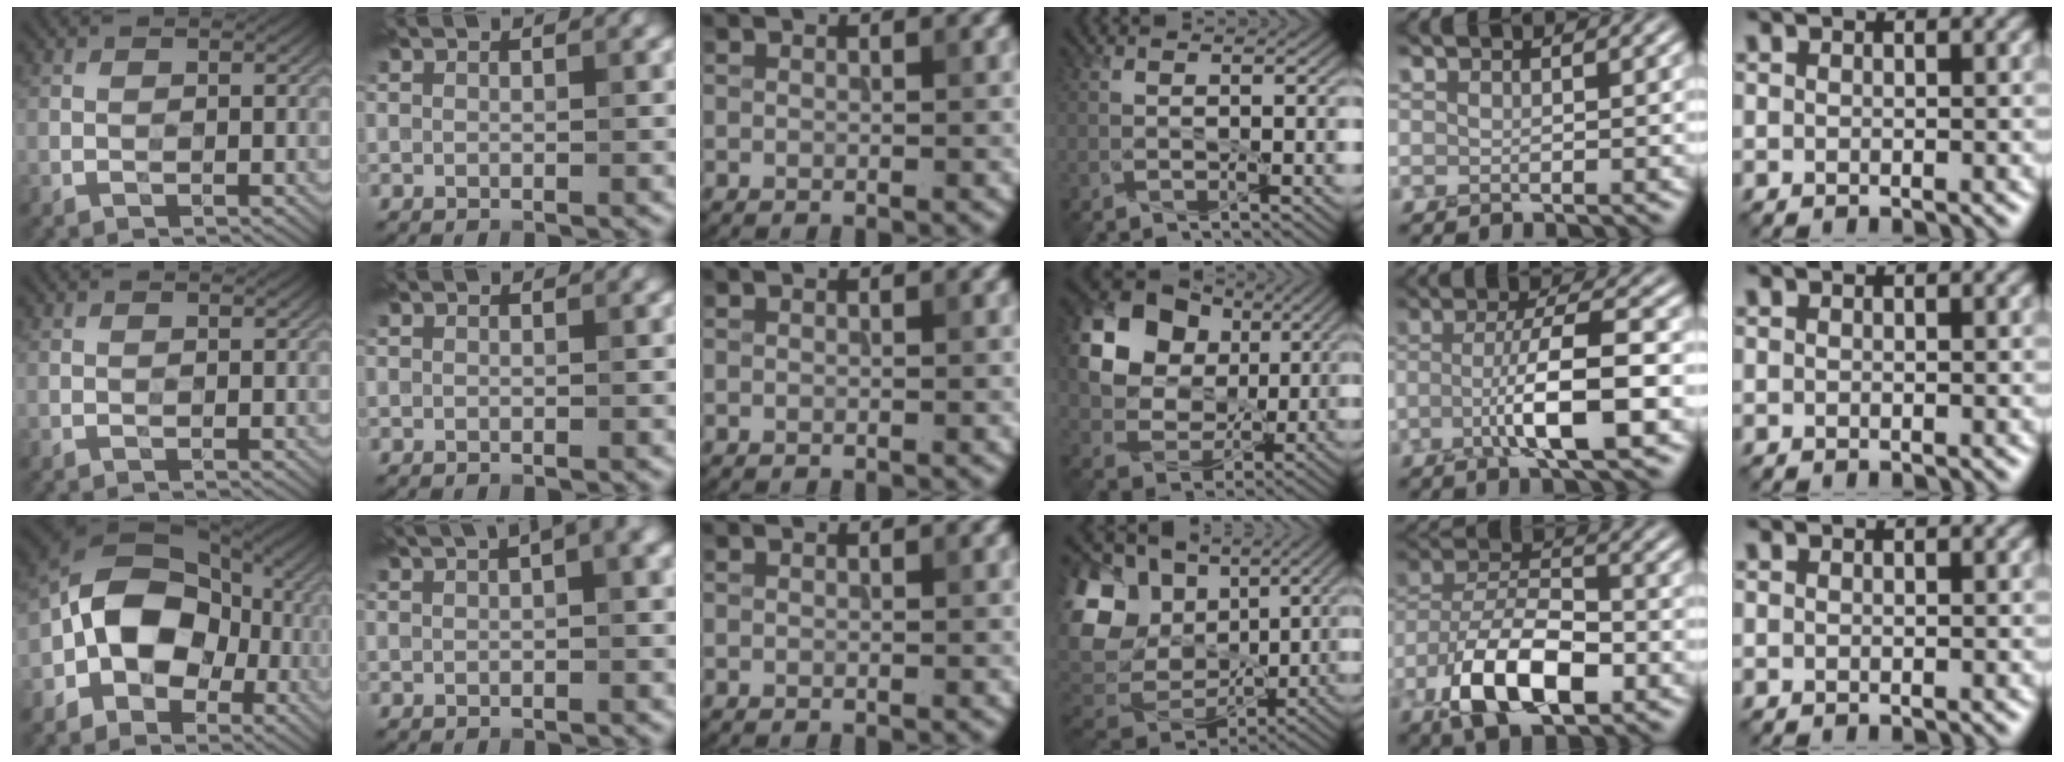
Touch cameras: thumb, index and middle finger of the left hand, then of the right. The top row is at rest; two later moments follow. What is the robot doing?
{"motion": "peel", "object": "bandage"}